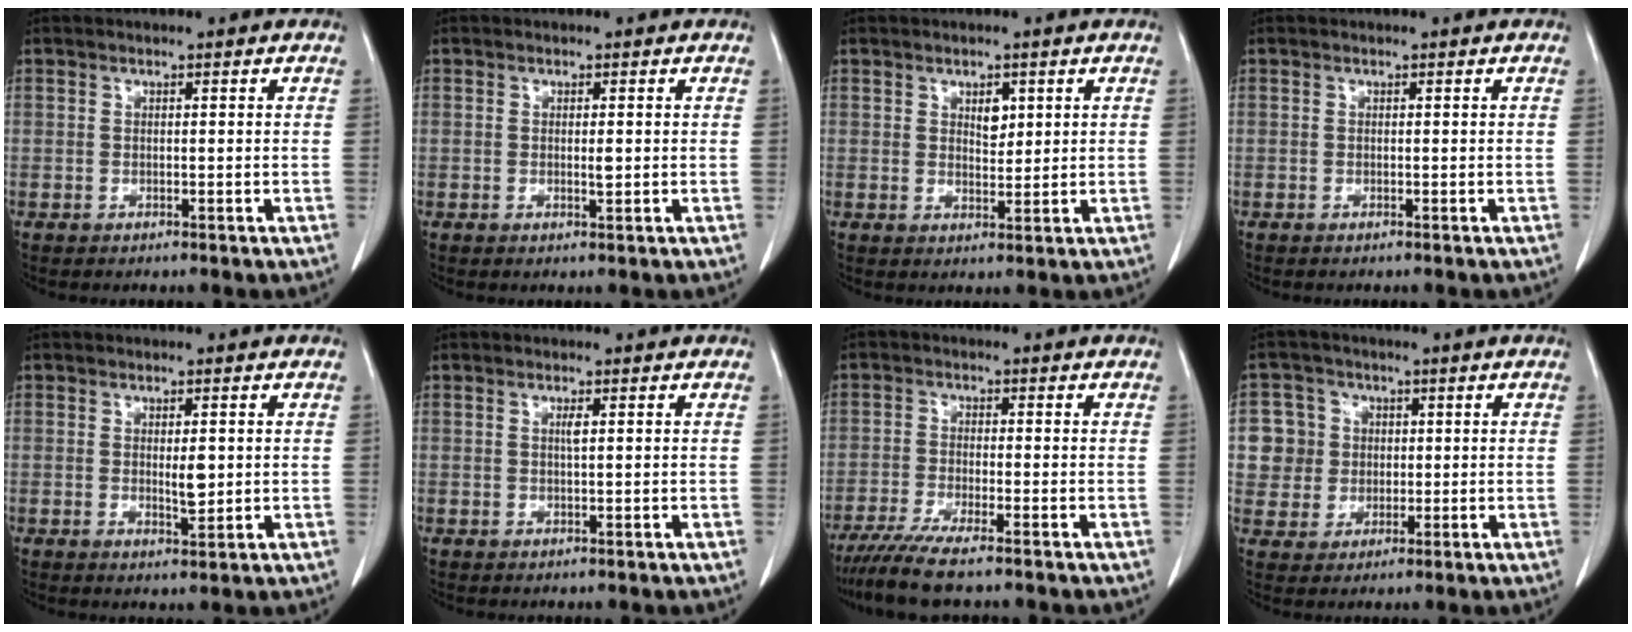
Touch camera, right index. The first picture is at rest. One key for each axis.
{"total": 1.1, "fx": 0.1, "fy": 0.3, "fz": 1.1, "tx": -0.018, "ty": -0.003, "tz": 0.002}
{"total": 2.7, "fx": 1.2, "fy": 1.4, "fz": 1.9, "tx": -0.027, "ty": -0.004, "tz": 0.020}
{"total": 0.0}
{"total": 2.9, "fx": 0.3, "fy": 0.9, "fz": 2.7, "tx": -0.044, "ty": -0.005, "tz": 0.006}
{"total": 1.0, "fx": 0.3, "fy": 0.0, "fz": 1.0, "tx": -0.020, "ty": 0.000, "tz": 0.005}
{"total": 6.4, "fx": -5.2, "fy": -0.4, "fz": 3.7, "tx": -0.061, "ty": -0.018, "tz": -0.090}
{"total": 6.9, "fx": 1.1, "fy": 6.8, "fz": 0.7, "tx": -0.013, "ty": 0.018, "tz": 0.027}